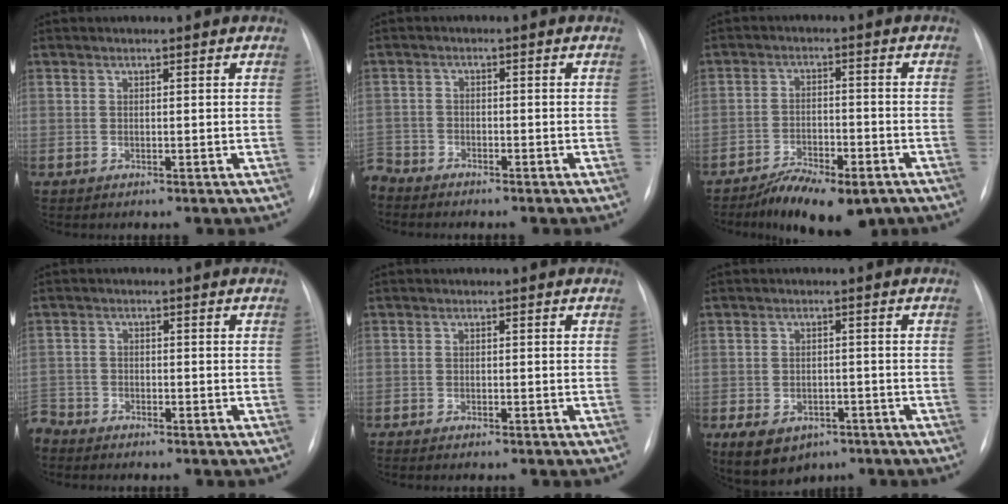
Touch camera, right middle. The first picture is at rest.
{"total": 4.5, "force": [-4.3, 1.4, 0.5], "torque": [-0.005, -0.009, -0.083]}
{"total": 10.1, "force": [-7.4, 3.5, 5.9], "torque": [-0.087, -0.005, -0.116]}
{"total": 4.4, "force": [-4.2, 1.4, 0.4], "torque": [-0.004, -0.008, -0.081]}
{"total": 3.7, "force": [-3.1, 0.5, 1.9], "torque": [-0.026, -0.006, -0.033]}
{"total": 8.6, "force": [-4.8, 5.8, 4.0], "torque": [-0.076, 0.006, -0.063]}